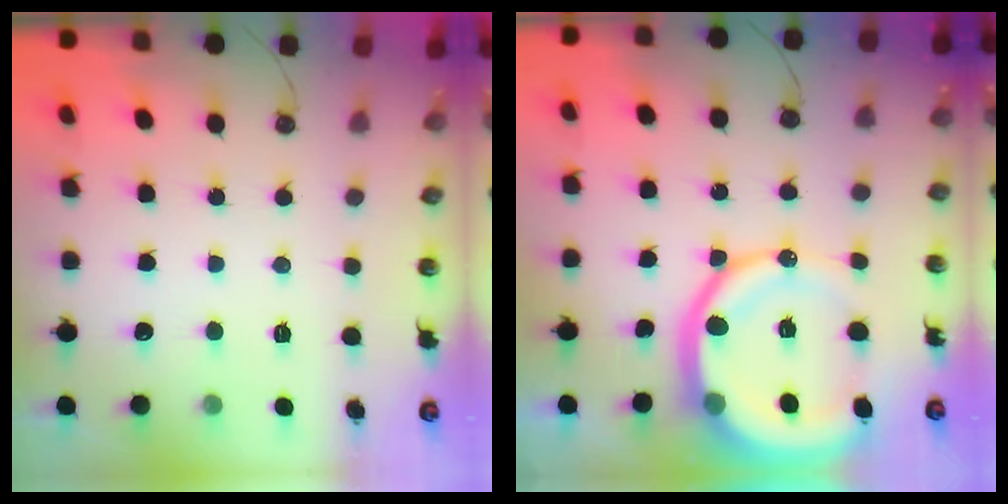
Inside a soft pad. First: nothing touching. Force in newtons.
{"total": 18.5, "press": 18.4, "slide": 2.4}